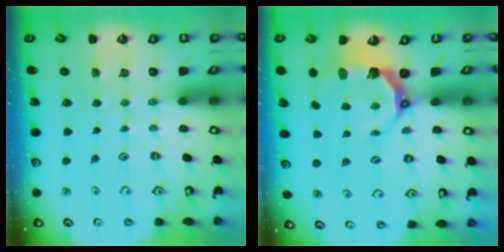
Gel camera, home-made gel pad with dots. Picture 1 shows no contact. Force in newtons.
{"total": 6.5, "press": 4.9, "slide": 4.2}